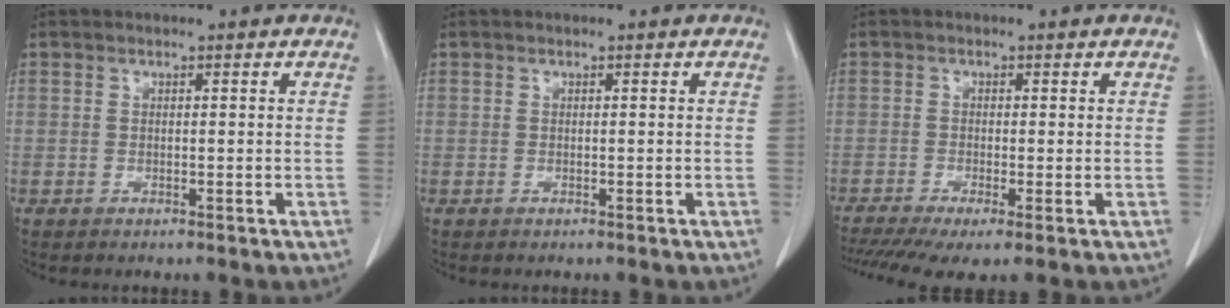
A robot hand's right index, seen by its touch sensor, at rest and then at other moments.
{"total": 0.0}
{"total": 6.8, "force": [-4.1, 1.6, 5.2], "torque": [-0.092, -0.013, -0.075]}